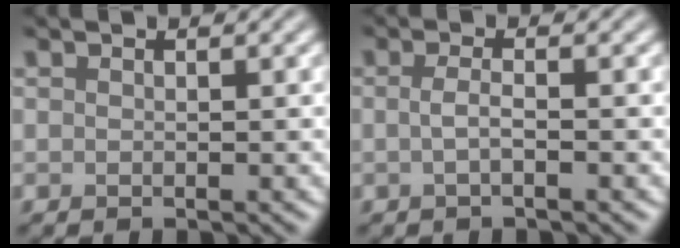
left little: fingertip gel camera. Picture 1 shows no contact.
{"total": 1.5, "force": [-0.7, 0.4, 1.3], "torque": [-0.021, -0.001, -0.015]}